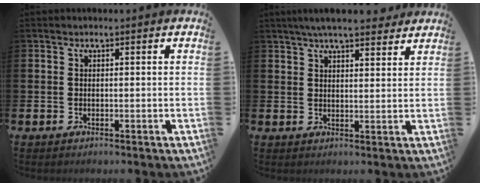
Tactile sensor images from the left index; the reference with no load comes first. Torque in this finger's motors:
{"motor_torque": [0.87, -0.93, 1.06, 0.21]}